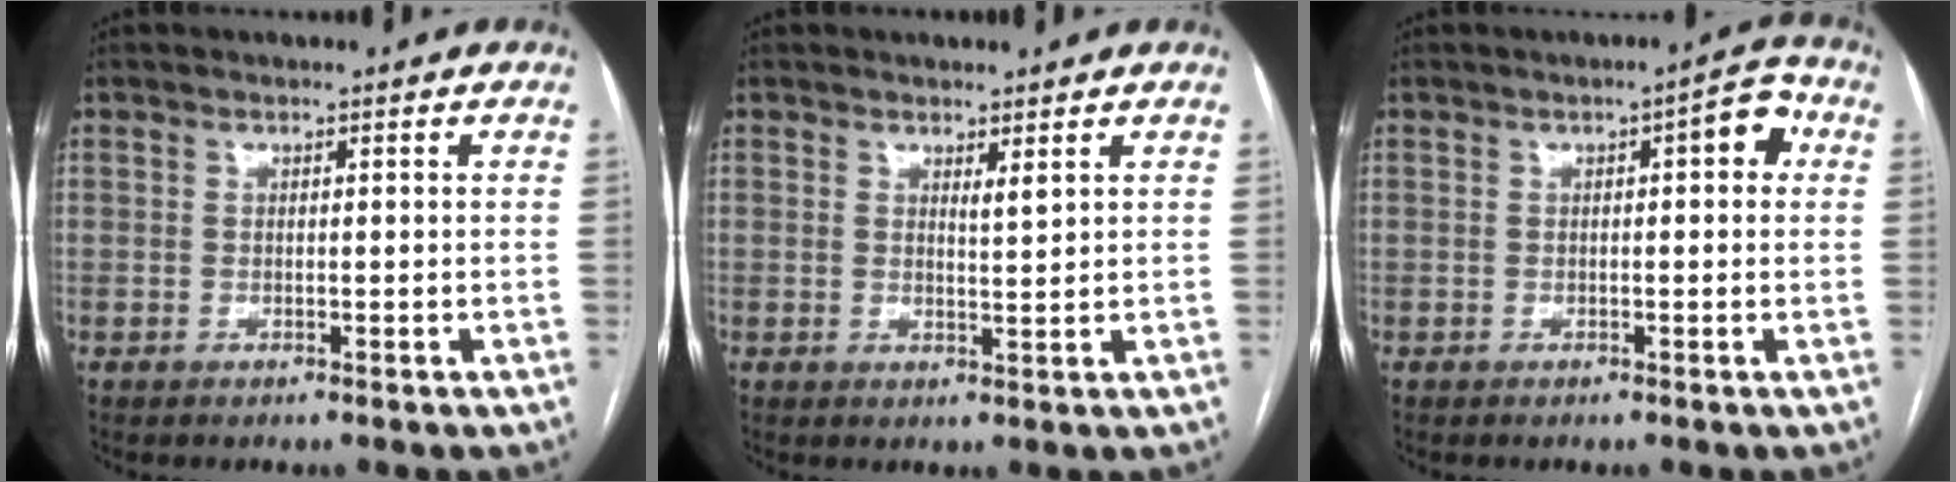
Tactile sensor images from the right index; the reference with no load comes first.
{"total": 1.4, "force": [1.0, 0.0, 1.0], "torque": [-0.019, -0.009, 0.017]}
{"total": 4.2, "force": [0.9, 1.1, 4.0], "torque": [-0.047, 0.015, 0.005]}